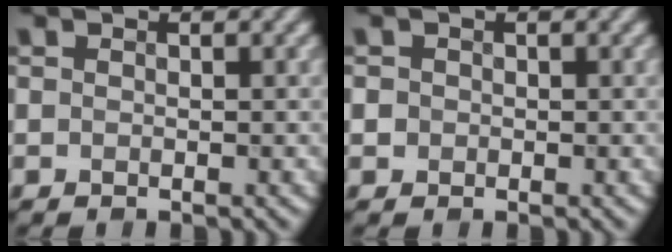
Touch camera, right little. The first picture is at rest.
{"total": 0.7, "force": [0.0, 0.7, 0.1], "torque": [0.004, 0.001, -0.004]}